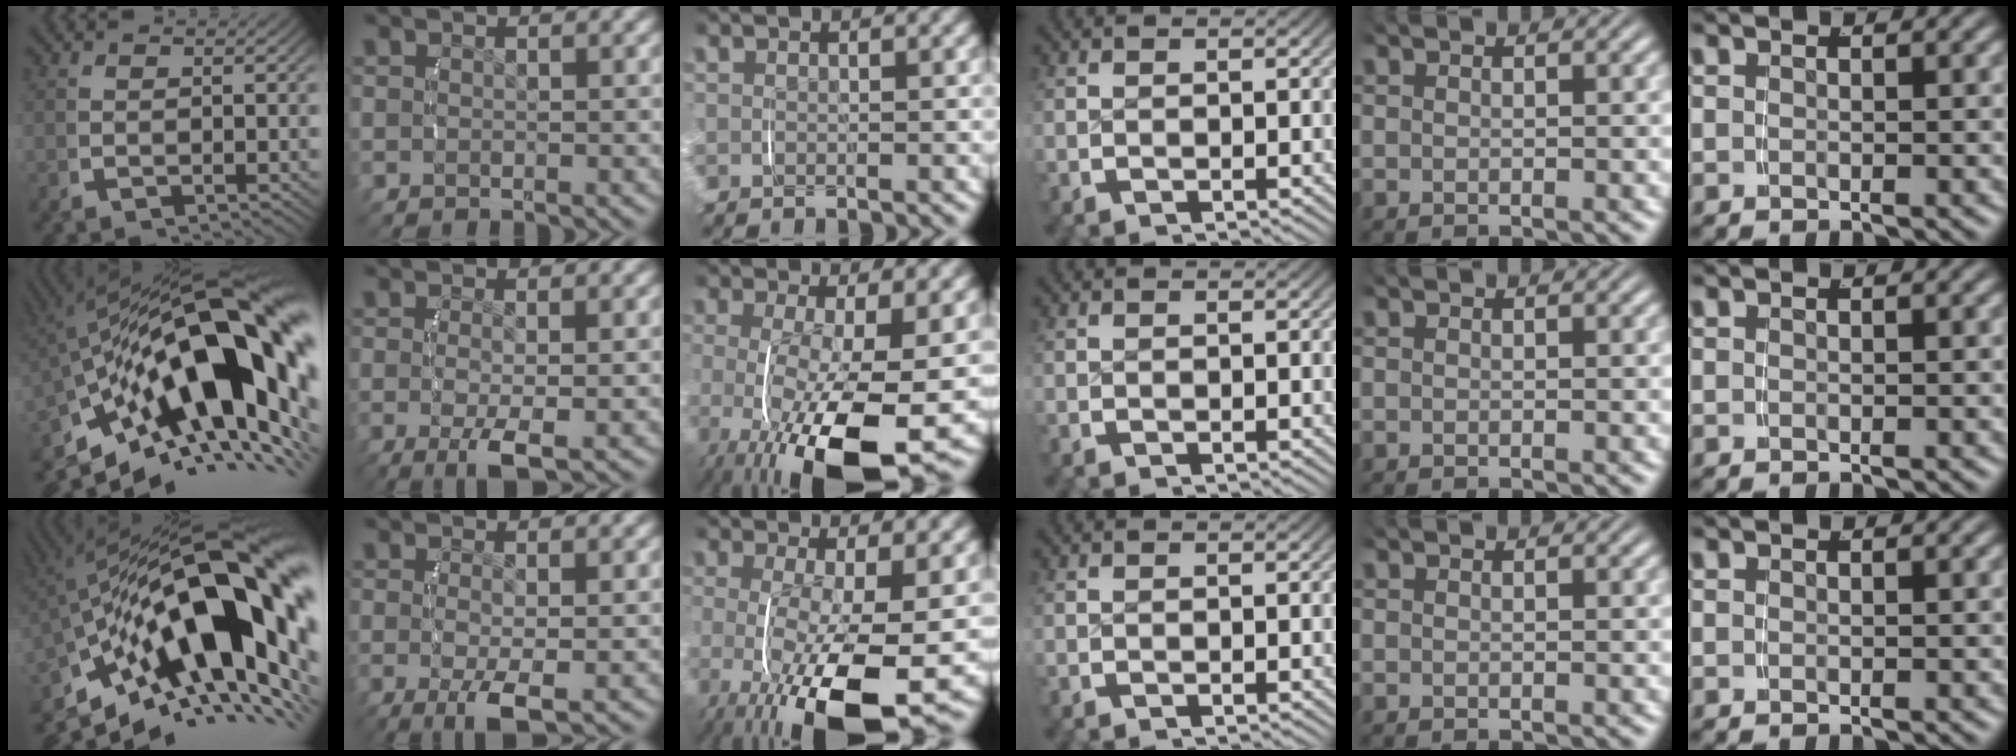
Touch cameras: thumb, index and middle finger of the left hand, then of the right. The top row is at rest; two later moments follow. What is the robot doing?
{"motion": "lift_and_place", "object": "camera"}